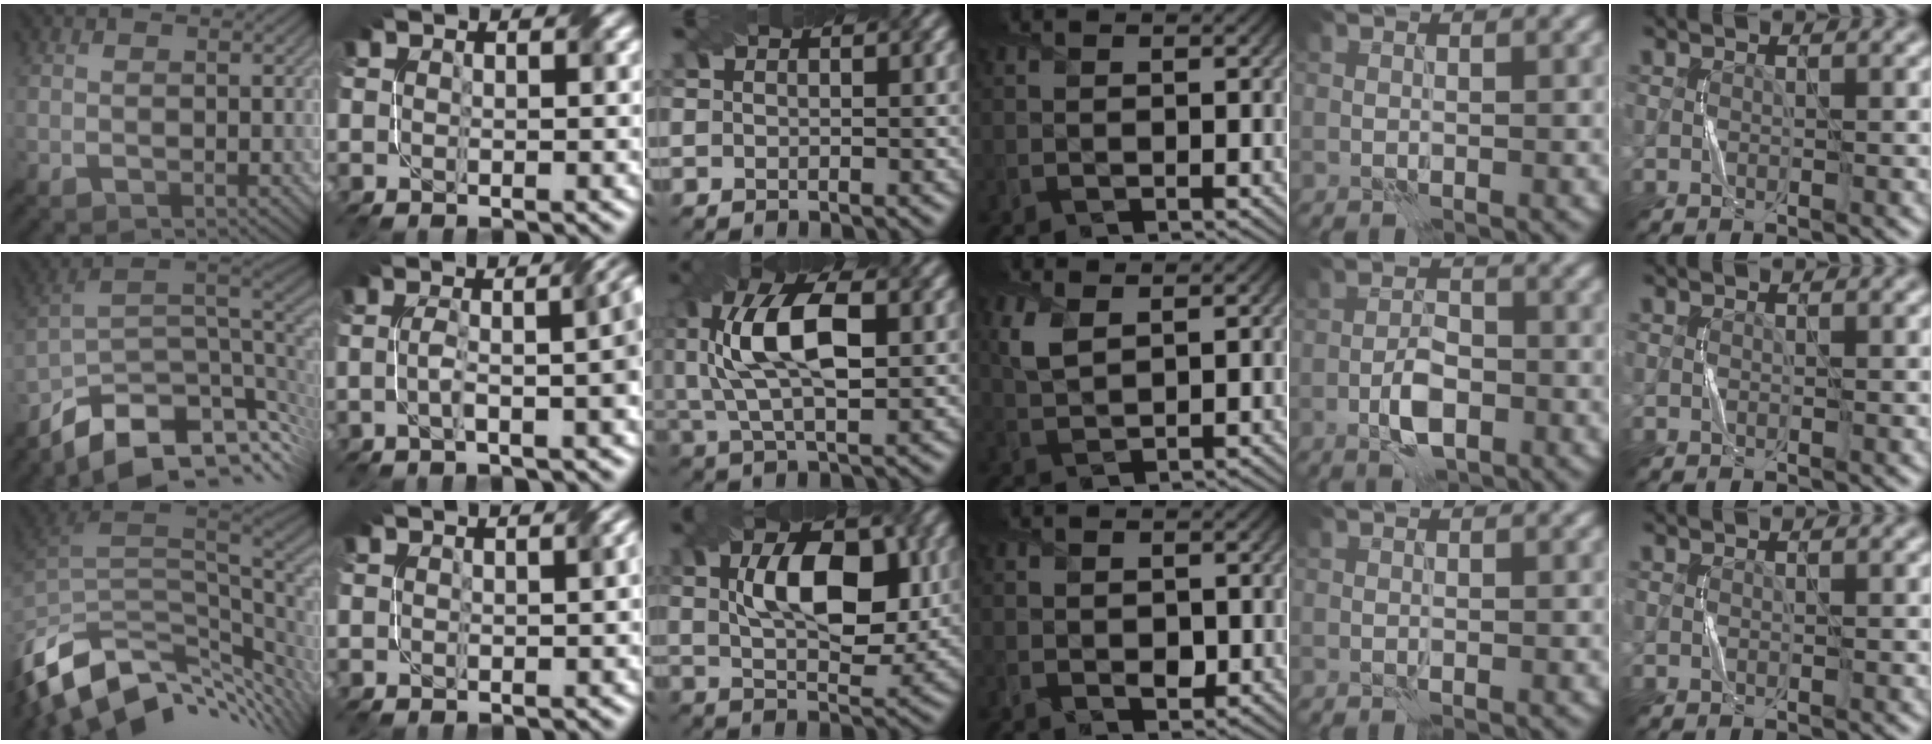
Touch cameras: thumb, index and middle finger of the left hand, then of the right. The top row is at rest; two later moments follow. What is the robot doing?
{"motion": "twist", "object": "screw"}